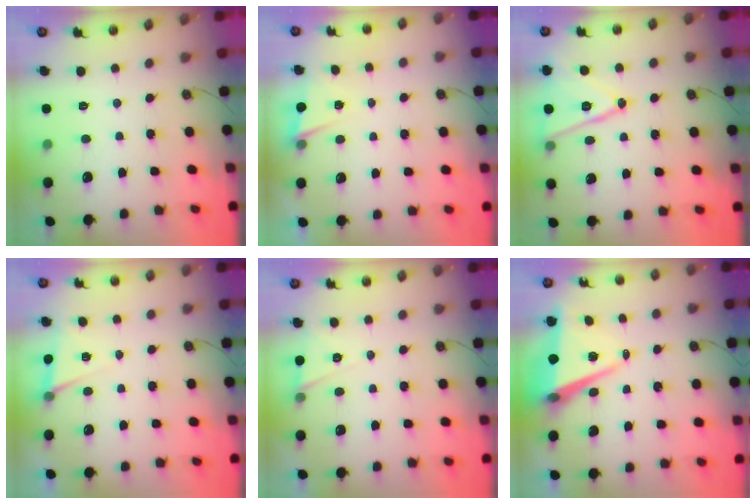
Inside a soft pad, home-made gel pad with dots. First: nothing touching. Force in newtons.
{"total": 2.4, "press": 2.2, "slide": 1.1}
{"total": 14.5, "press": 14.1, "slide": 3.2}
{"total": 5.8, "press": 3.5, "slide": 4.6}
{"total": 6.3, "press": 4.2, "slide": 4.7}
{"total": 8.3, "press": 6.9, "slide": 4.5}